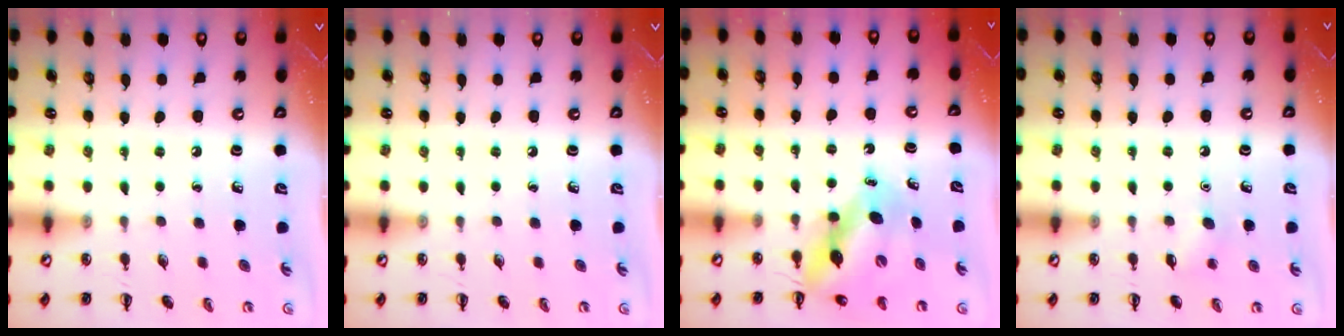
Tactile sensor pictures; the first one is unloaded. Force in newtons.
{"total": 0.0}
{"total": 10.4, "press": 10.0, "slide": 2.7}
{"total": 3.8, "press": 3.7, "slide": 0.9}